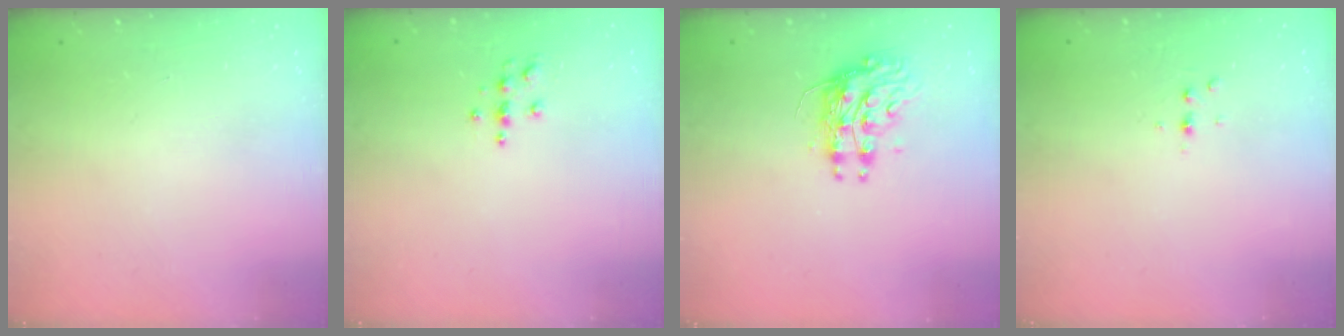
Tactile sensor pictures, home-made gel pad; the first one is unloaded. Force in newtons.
{"total": 3.9, "press": 3.8, "slide": 0.4}
{"total": 9.2, "press": 9.2, "slide": 0.9}
{"total": 4.0, "press": 3.6, "slide": 1.8}